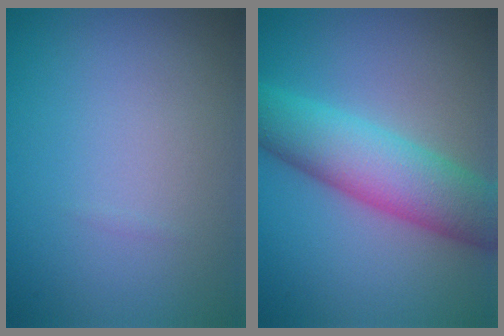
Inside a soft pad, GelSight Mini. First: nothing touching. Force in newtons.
{"total": 7.6, "press": 7.6, "slide": 0.1}